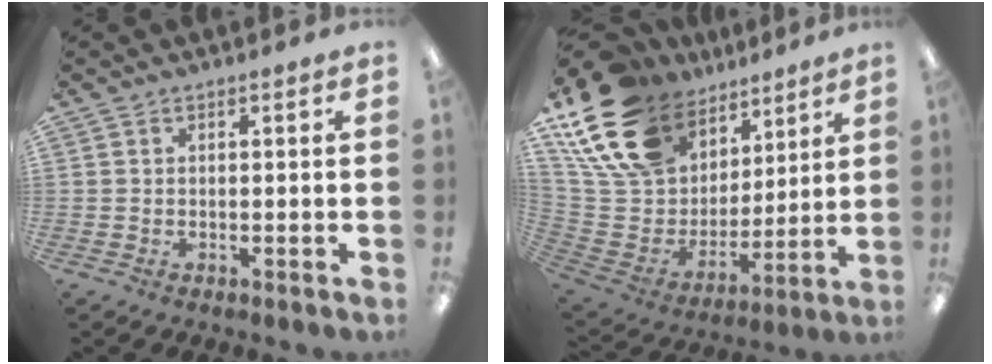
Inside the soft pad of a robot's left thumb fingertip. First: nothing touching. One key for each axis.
{"total": 22.5, "fx": 14.1, "fy": 14.0, "fz": 10.5, "tx": -0.224, "ty": -0.065, "tz": 0.274}